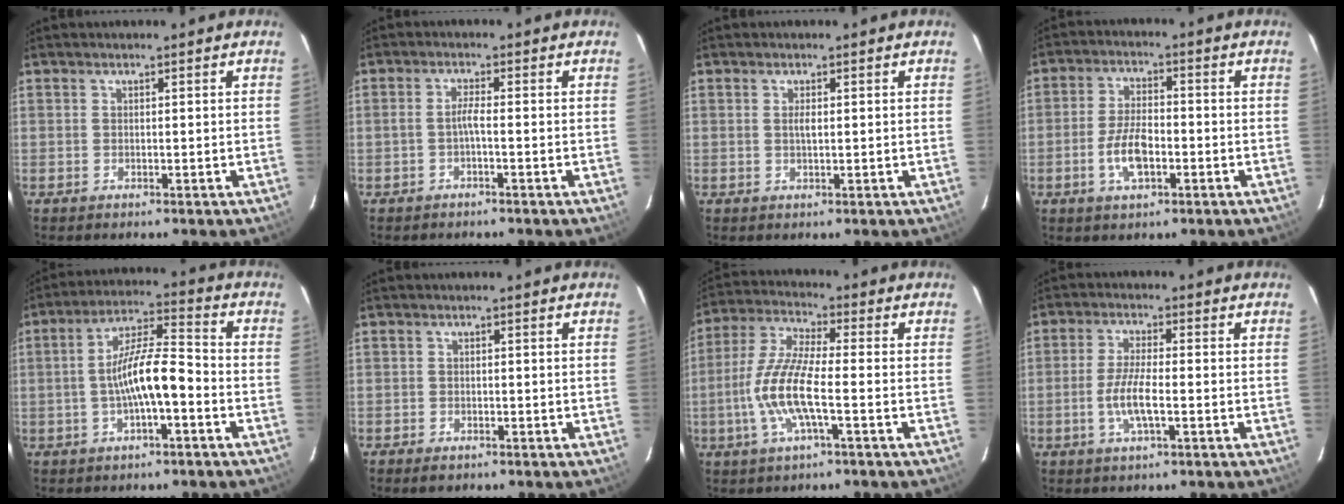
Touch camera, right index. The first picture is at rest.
{"total": 1.7, "force": [-0.9, -0.2, 1.5], "torque": [-0.030, 0.004, -0.016]}
{"total": 1.2, "force": [0.2, 0.4, 1.1], "torque": [-0.021, 0.000, 0.003]}
{"total": 7.0, "force": [-2.5, 3.1, 5.8], "torque": [-0.119, 0.004, -0.044]}
{"total": 9.8, "force": [-2.9, 2.1, 9.2], "torque": [-0.173, 0.015, -0.050]}
{"total": 2.1, "force": [-1.5, 1.3, 0.7], "torque": [-0.021, -0.001, -0.025]}
{"total": 11.1, "force": [-3.0, 1.9, 10.5], "torque": [-0.228, -0.002, -0.061]}
{"total": 6.0, "force": [-1.8, 1.1, 5.6], "torque": [-0.114, -0.003, -0.037]}